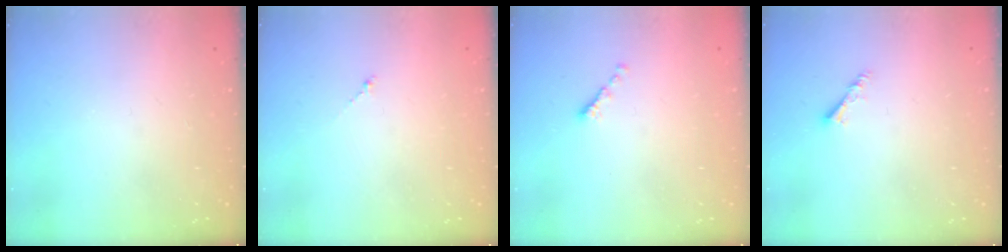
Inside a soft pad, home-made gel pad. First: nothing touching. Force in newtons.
{"total": 0.7, "press": 0.6, "slide": 0.4}
{"total": 0.0}
{"total": 3.0, "press": 2.9, "slide": 0.6}